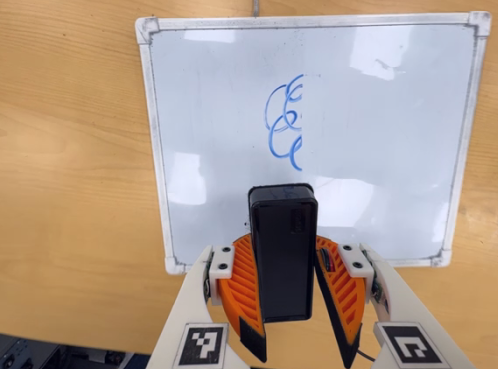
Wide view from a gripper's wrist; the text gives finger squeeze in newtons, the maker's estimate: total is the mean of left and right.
{"total": 7.6, "left": 8.6, "right": 6.6}